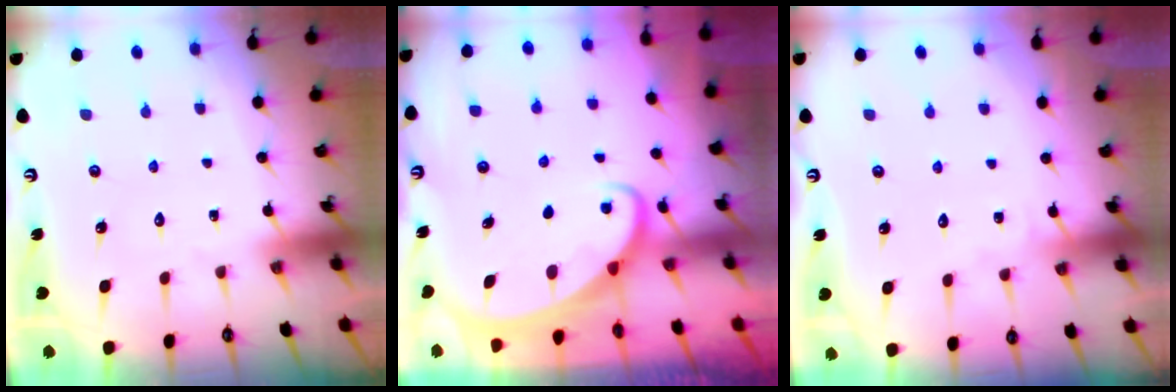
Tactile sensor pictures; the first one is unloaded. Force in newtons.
{"total": 2.0, "press": 2.0, "slide": 0.2}
{"total": 1.9, "press": 1.9, "slide": 0.2}